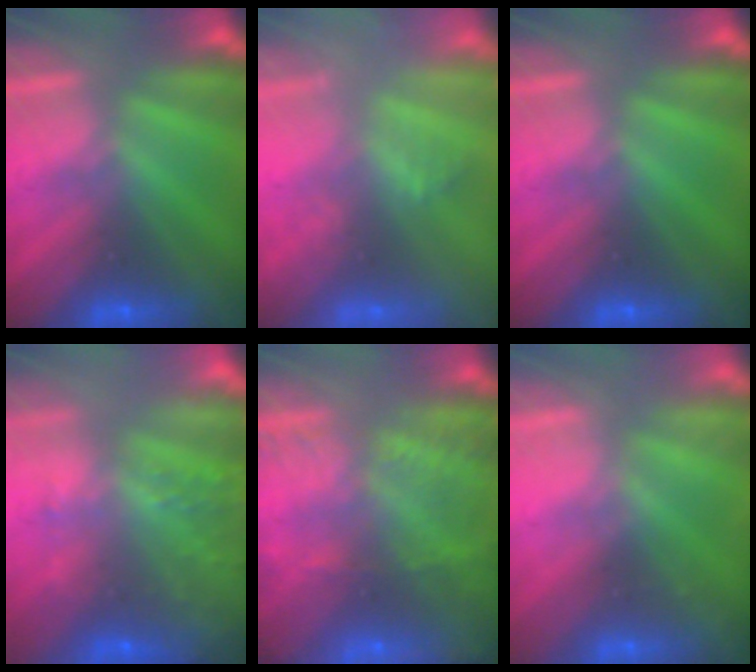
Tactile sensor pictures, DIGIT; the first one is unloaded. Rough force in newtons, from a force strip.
{"total": 2.1}
{"total": 0.0}
{"total": 10.8}
{"total": 11.8}
{"total": 2.0}